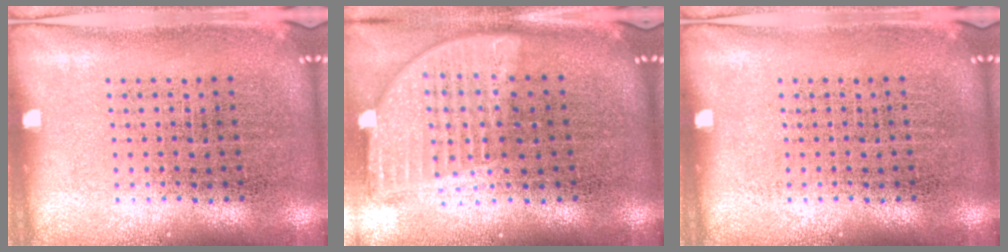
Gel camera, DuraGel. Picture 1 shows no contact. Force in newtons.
{"total": 1.9, "press": 1.5, "slide": 1.1}
{"total": 0.0}